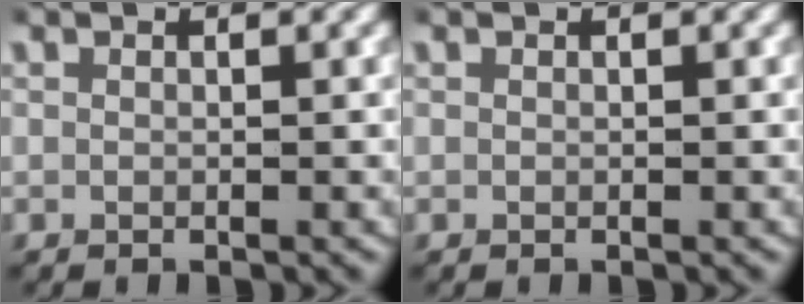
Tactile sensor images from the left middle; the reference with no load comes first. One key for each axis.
{"total": 0.0}